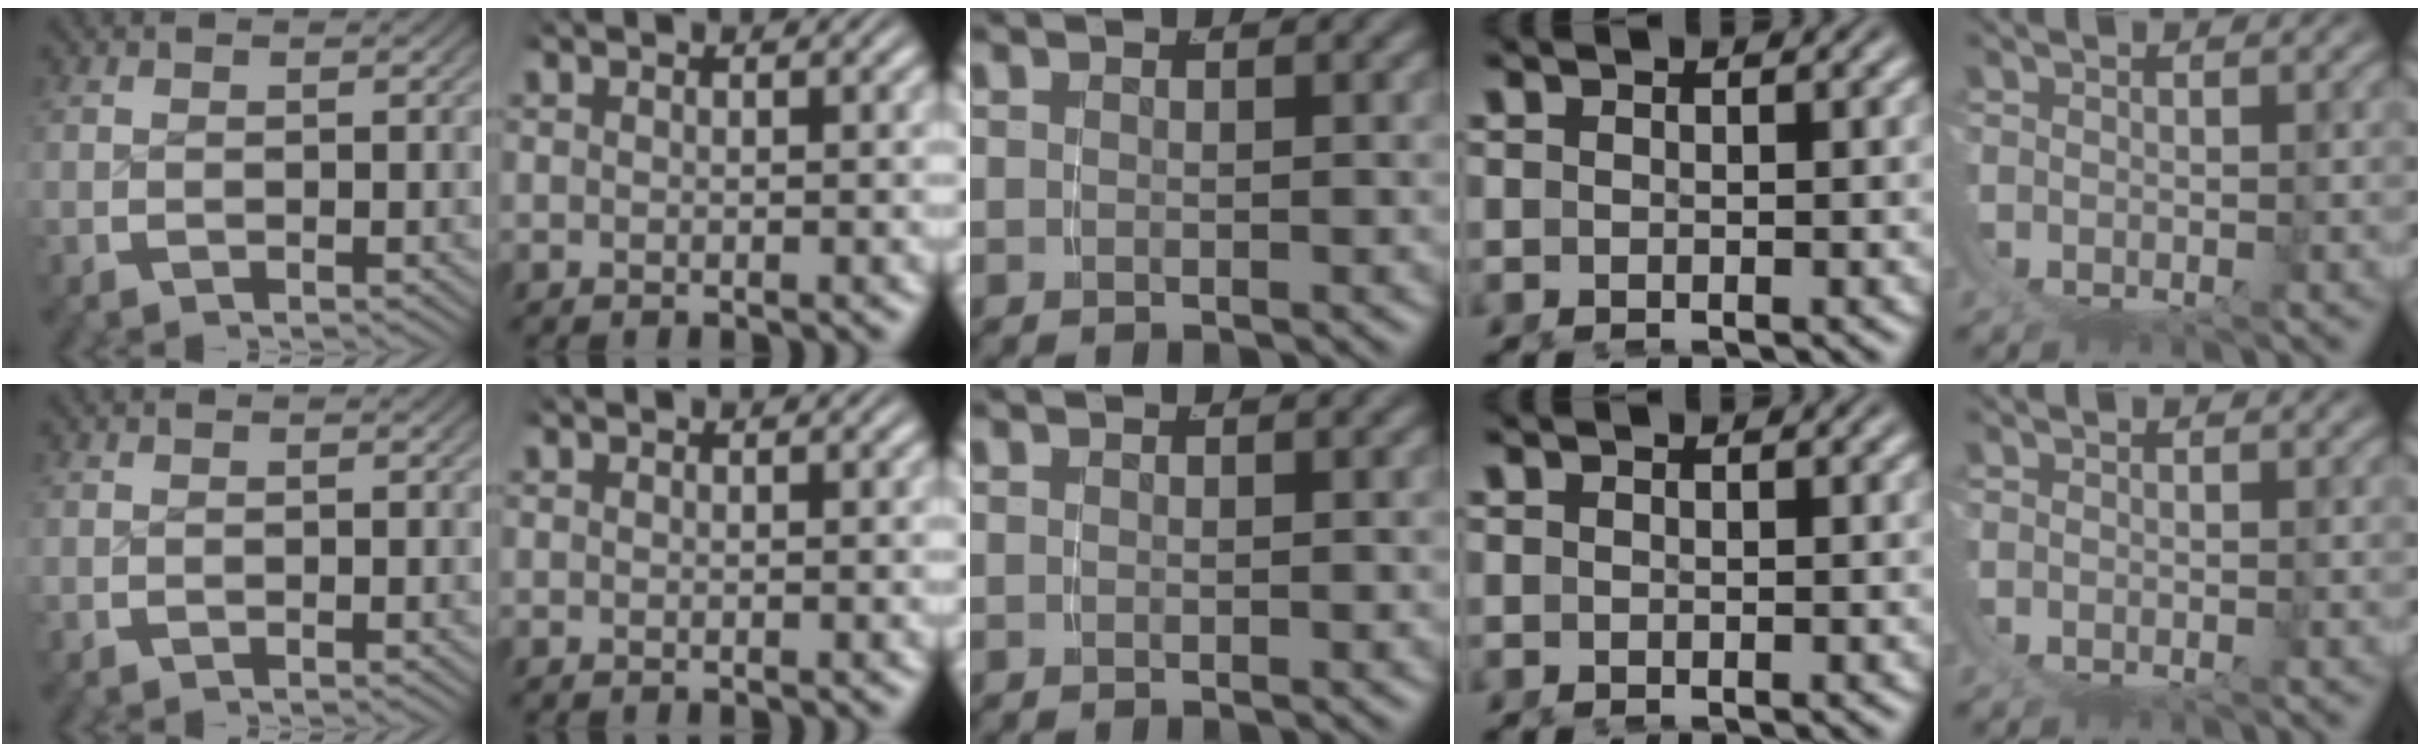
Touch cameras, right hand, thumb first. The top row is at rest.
{}